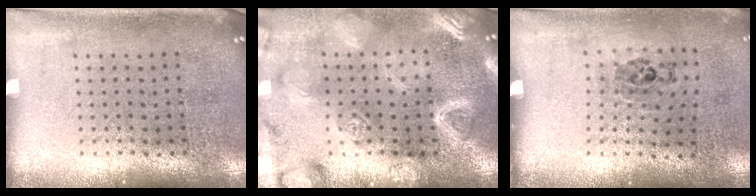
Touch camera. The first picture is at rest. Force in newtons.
{"total": 4.0, "press": 4.0, "slide": 0.5}
{"total": 1.2, "press": 0.8, "slide": 0.9}